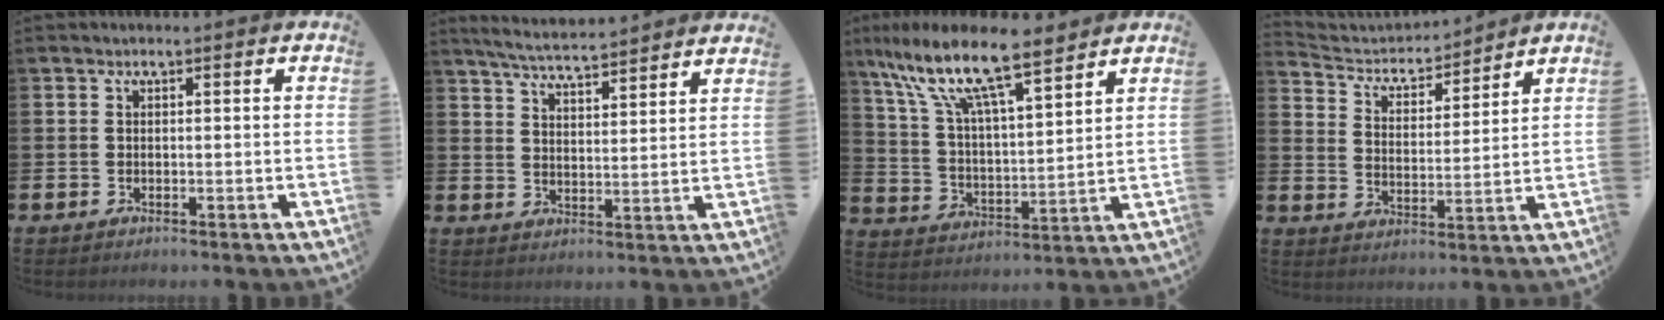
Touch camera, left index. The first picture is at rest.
{"total": 5.5, "force": [5.4, 0.0, 0.9], "torque": [-0.040, -0.036, 0.095]}
{"total": 11.9, "force": [9.8, 2.4, 6.4], "torque": [-0.157, -0.051, 0.166]}
{"total": 4.3, "force": [4.1, 1.3, 0.2], "torque": [-0.032, -0.033, 0.067]}